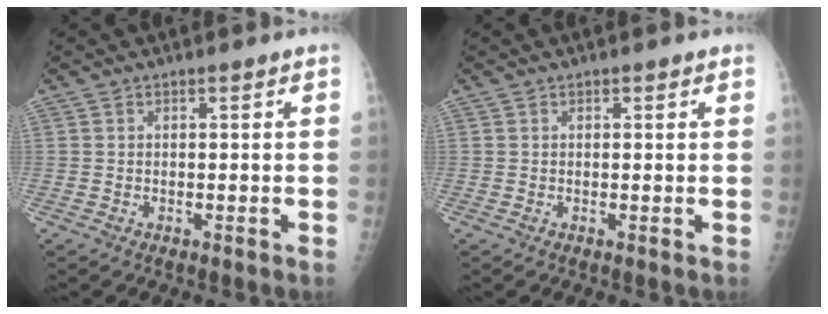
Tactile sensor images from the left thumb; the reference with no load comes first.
{"total": 0.7, "force": [0.4, 0.4, 0.4], "torque": [0.000, -0.001, 0.003]}